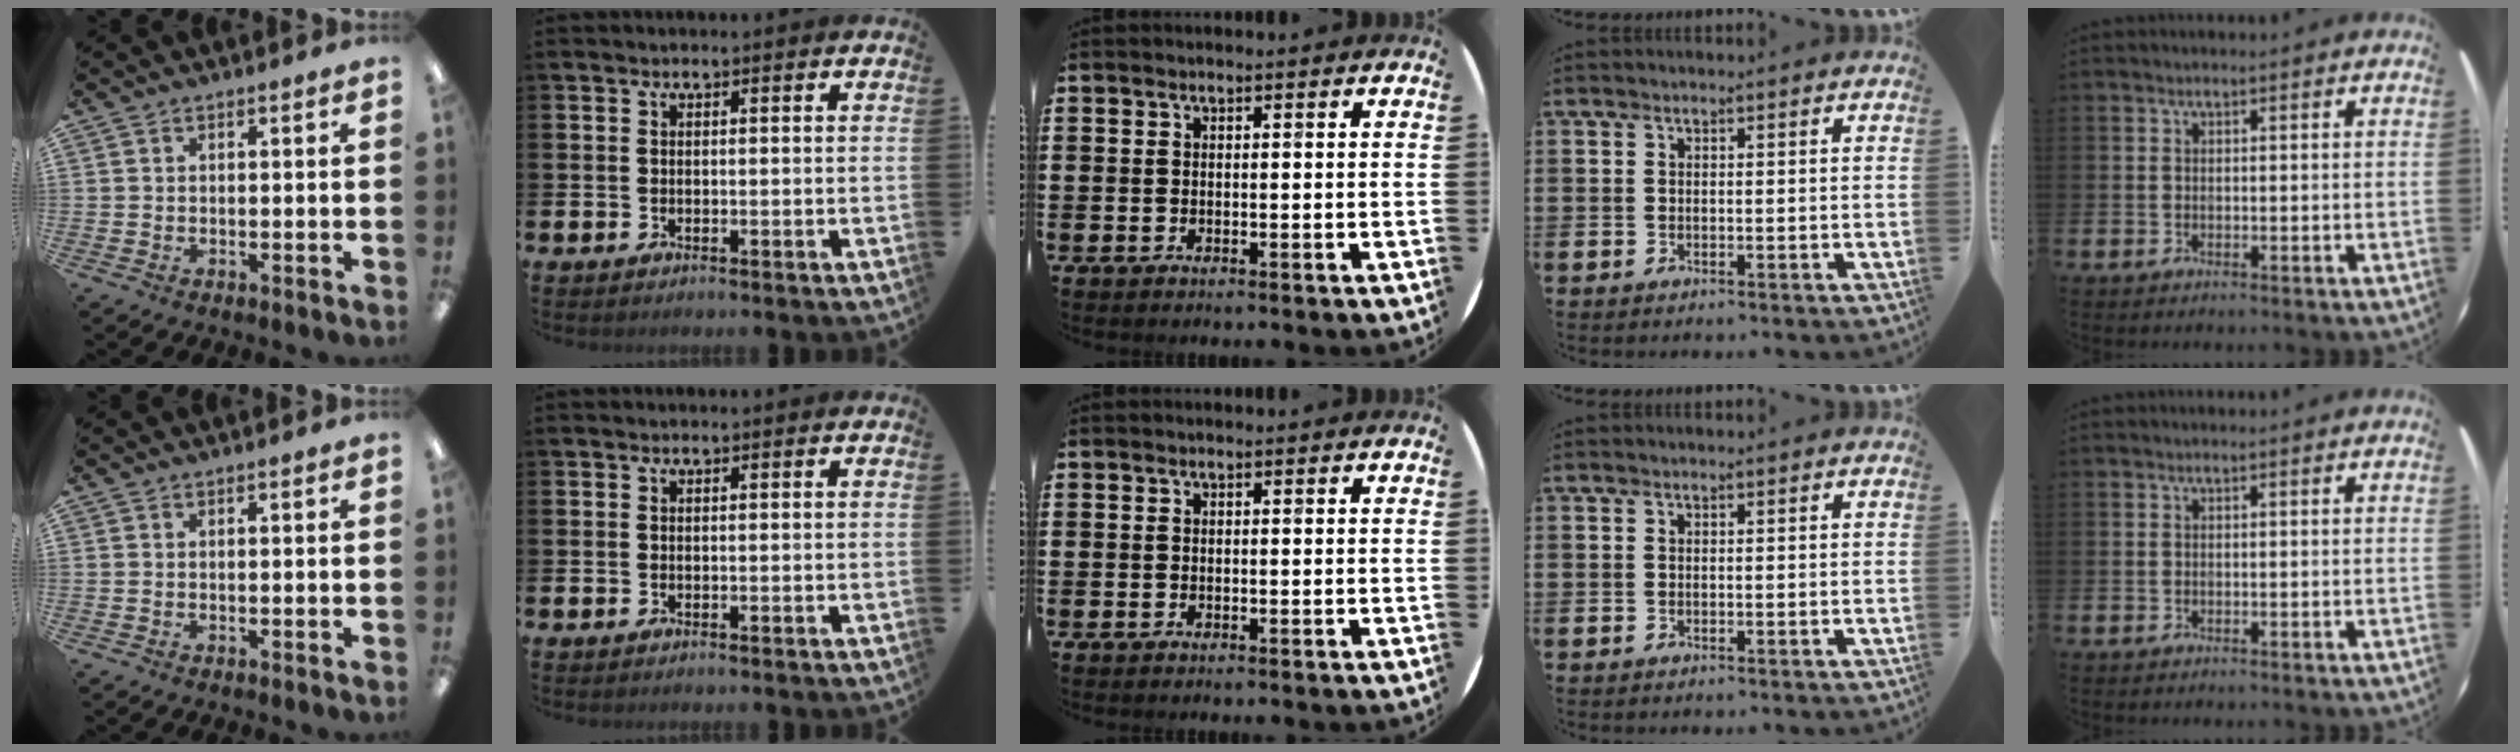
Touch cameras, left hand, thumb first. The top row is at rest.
{}